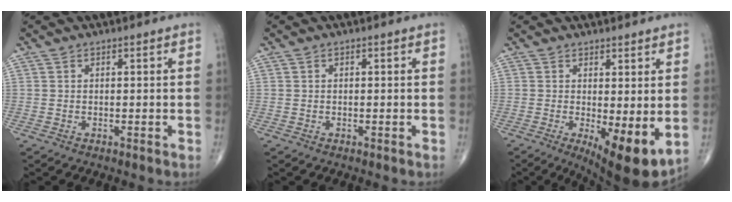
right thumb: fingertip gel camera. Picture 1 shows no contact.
{"total": 0.0}
{"total": 9.9, "force": [-0.8, 3.1, 9.4], "torque": [-0.133, -0.020, -0.002]}